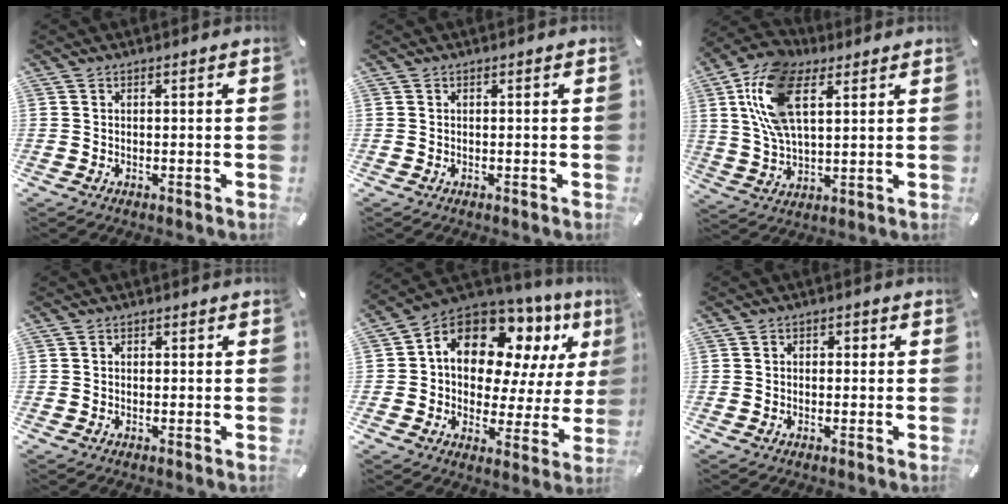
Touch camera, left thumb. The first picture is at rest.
{"total": 0.0}
{"total": 15.9, "force": [6.6, 8.7, 11.6], "torque": [-0.272, 0.000, 0.117]}
{"total": 0.8, "force": [-0.1, 0.7, 0.2], "torque": [-0.003, 0.006, -0.004]}
{"total": 14.2, "force": [7.9, 9.5, 7.0], "torque": [-0.128, -0.053, 0.143]}
{"total": 1.7, "force": [-0.7, 1.4, 0.7], "torque": [-0.013, 0.010, -0.016]}